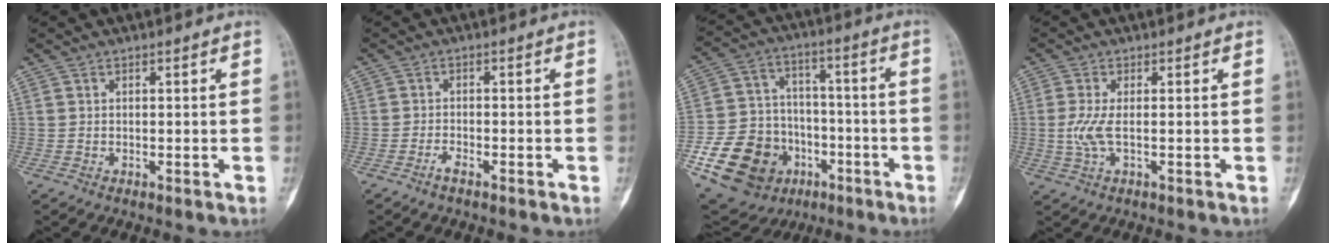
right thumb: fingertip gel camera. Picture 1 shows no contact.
{"total": 1.7, "force": [-1.3, 0.4, 1.0], "torque": [-0.023, 0.007, -0.027]}
{"total": 21.6, "force": [-8.5, 17.1, 10.0], "torque": [-0.179, 0.078, -0.129]}
{"total": 4.1, "force": [-0.2, 1.3, 3.9], "torque": [-0.109, -0.006, -0.005]}